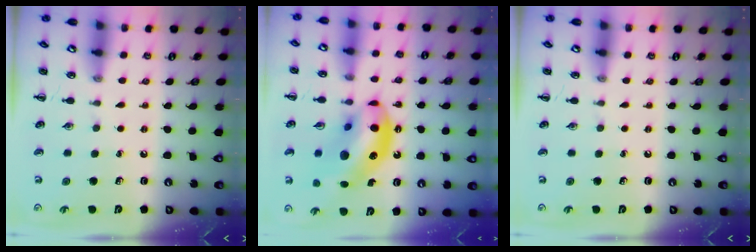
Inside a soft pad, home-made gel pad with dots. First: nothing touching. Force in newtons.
{"total": 17.2, "press": 16.7, "slide": 4.2}
{"total": 0.0}